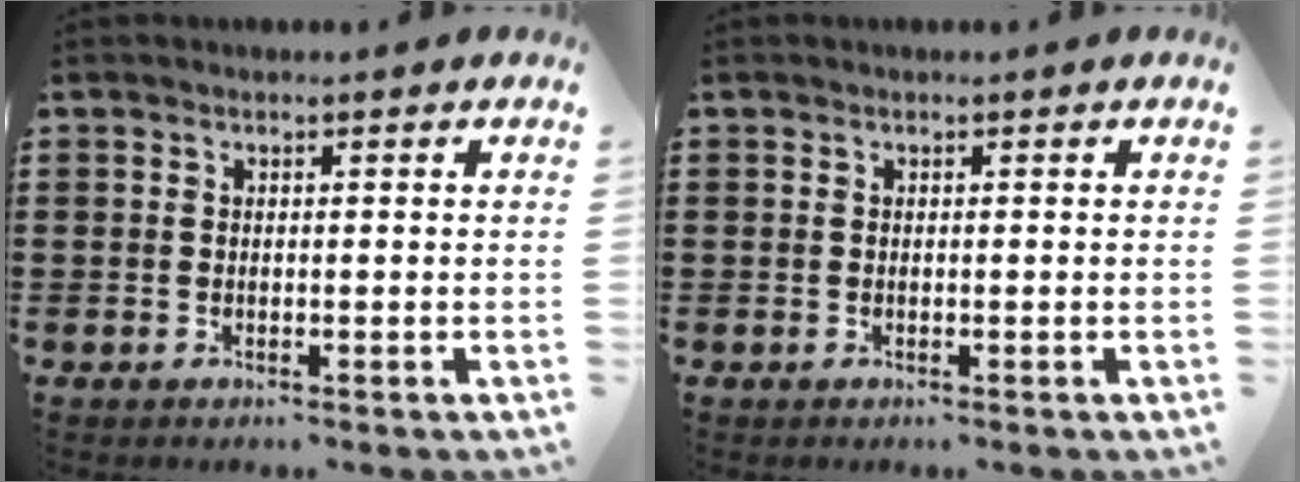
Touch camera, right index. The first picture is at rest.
{"total": 0.0}